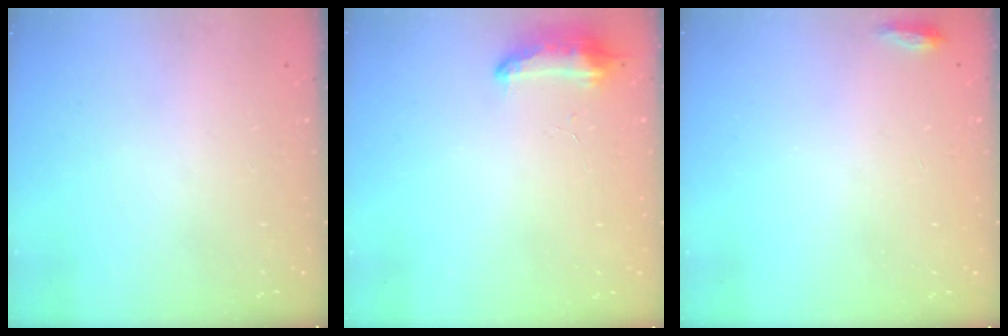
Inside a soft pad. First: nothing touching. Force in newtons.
{"total": 8.4, "press": 8.4, "slide": 0.4}
{"total": 3.3, "press": 3.2, "slide": 1.1}